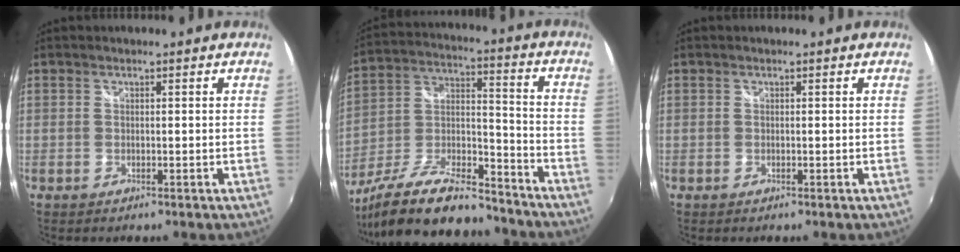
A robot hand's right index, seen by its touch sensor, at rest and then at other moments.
{"total": 22.4, "force": [-17.0, 7.2, 12.7], "torque": [-0.246, -0.009, -0.279]}
{"total": 0.0}